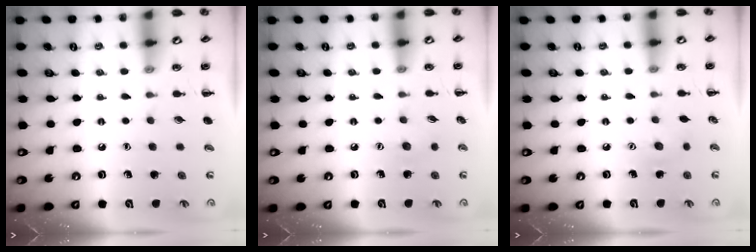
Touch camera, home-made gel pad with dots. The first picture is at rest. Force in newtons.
{"total": 4.6, "press": 4.4, "slide": 1.1}
{"total": 4.4, "press": 4.3, "slide": 0.9}